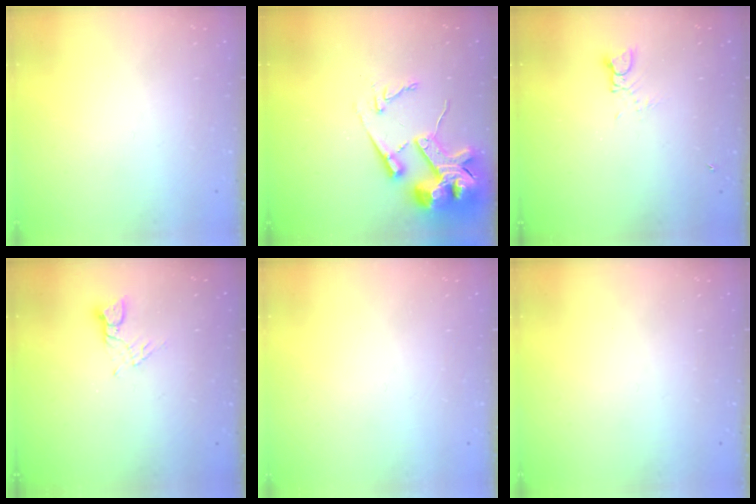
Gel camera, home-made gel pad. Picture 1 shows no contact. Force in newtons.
{"total": 18.1, "press": 17.9, "slide": 2.7}
{"total": 2.7, "press": 2.7, "slide": 0.3}
{"total": 2.6, "press": 2.6, "slide": 0.3}
{"total": 0.0}
{"total": 0.0}